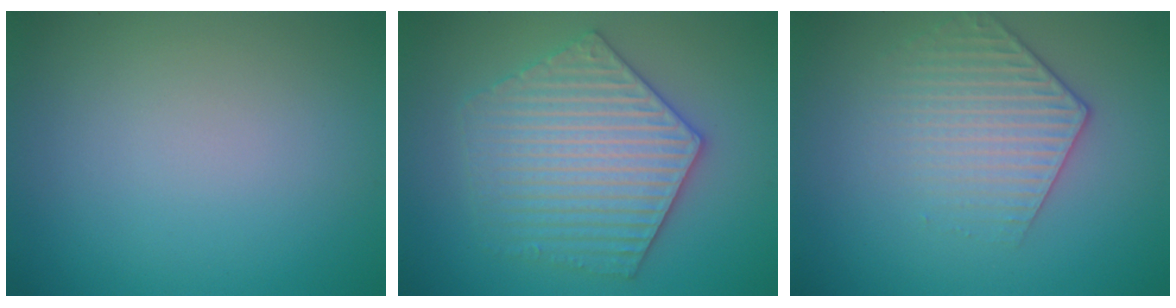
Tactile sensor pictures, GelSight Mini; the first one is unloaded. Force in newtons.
{"total": 5.6, "press": 5.5, "slide": 0.9}
{"total": 3.1, "press": 2.8, "slide": 1.4}